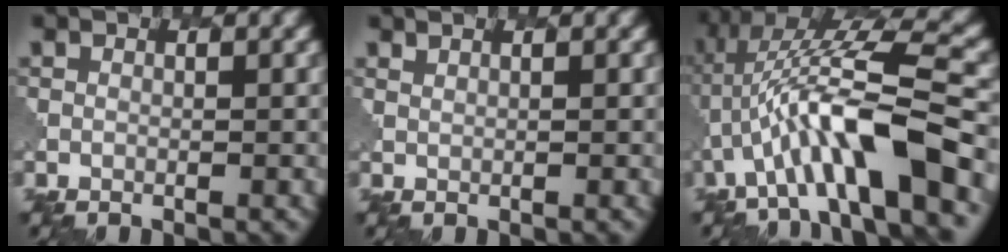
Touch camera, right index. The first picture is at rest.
{"total": 1.3, "force": [1.2, 0.2, 0.4], "torque": [-0.009, -0.003, 0.015]}
{"total": 10.2, "force": [-2.4, 2.3, 9.6], "torque": [-0.173, 0.024, -0.037]}